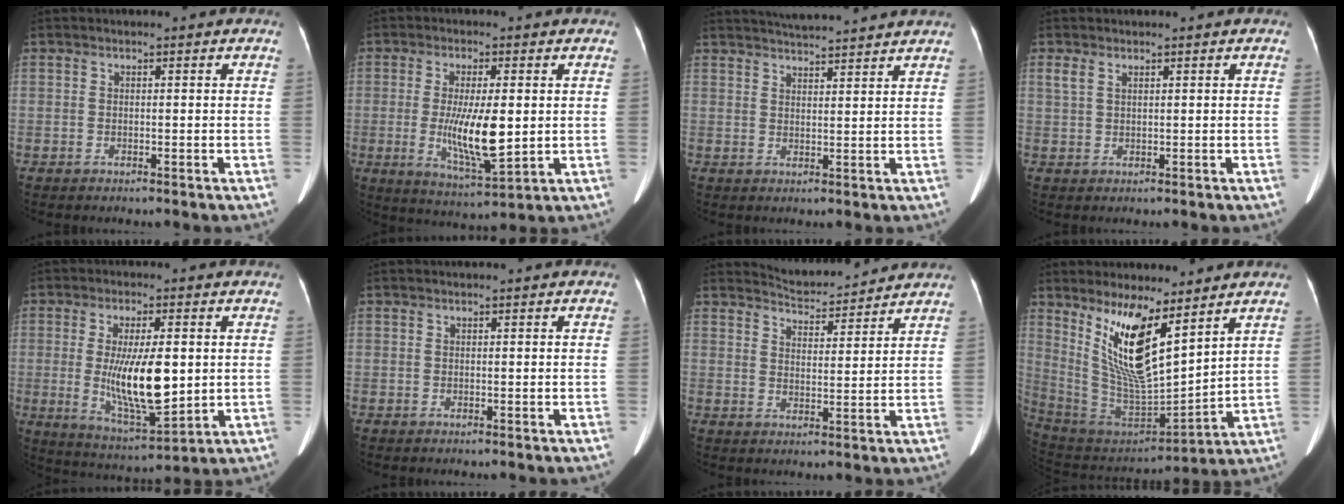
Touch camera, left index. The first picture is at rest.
{"total": 9.2, "force": [-0.2, 1.9, 9.0], "torque": [-0.169, -0.022, -0.002]}
{"total": 9.8, "force": [9.3, -0.3, 3.2], "torque": [-0.058, 0.023, 0.129]}
{"total": 1.6, "force": [1.0, 0.7, 1.1], "torque": [-0.031, 0.013, 0.027]}
{"total": 11.7, "force": [0.1, 3.0, 11.3], "torque": [-0.209, -0.018, 0.009]}
{"total": 0.0}
{"total": 7.6, "force": [7.5, 0.6, 0.5], "torque": [-0.019, 0.010, 0.113]}
{"total": 13.7, "force": [7.7, 3.3, 10.8], "torque": [-0.214, -0.014, 0.158]}